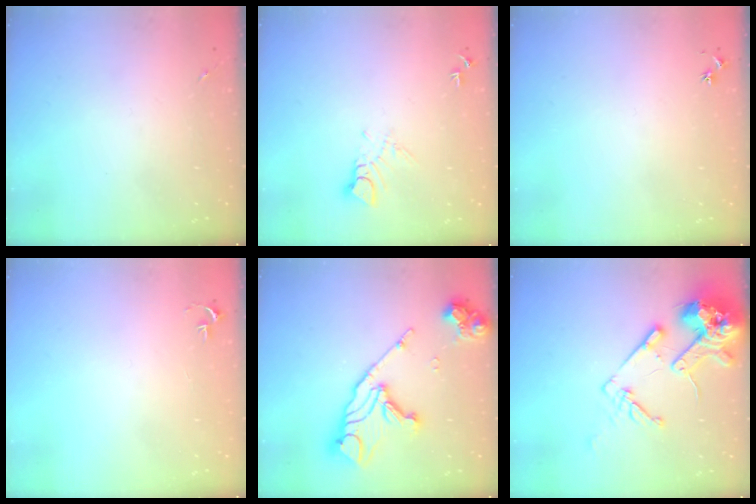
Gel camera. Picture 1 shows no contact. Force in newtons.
{"total": 7.2, "press": 7.2, "slide": 0.8}
{"total": 2.5, "press": 2.5, "slide": 0.3}
{"total": 2.7, "press": 2.7, "slide": 0.3}
{"total": 19.5, "press": 19.4, "slide": 2.1}
{"total": 17.0, "press": 16.8, "slide": 2.4}